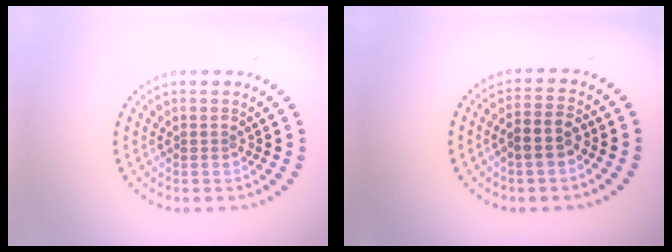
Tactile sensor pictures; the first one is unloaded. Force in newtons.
{"total": 2.7, "press": 2.5, "slide": 1.1}